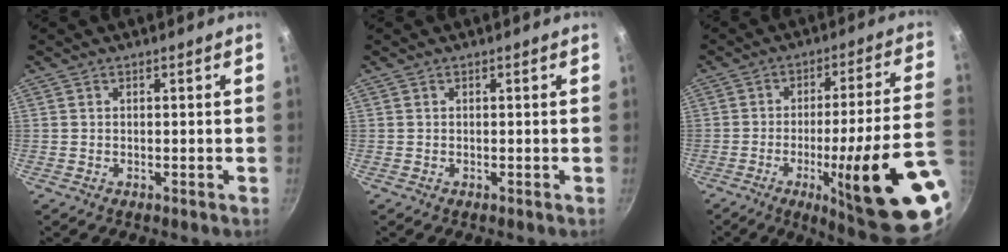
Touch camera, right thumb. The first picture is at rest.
{"total": 0.0}
{"total": 23.5, "force": [-7.2, 3.3, 22.1], "torque": [-0.285, 0.014, -0.092]}